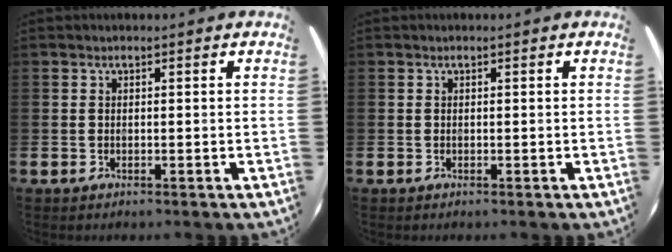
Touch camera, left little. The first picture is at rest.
{"total": 0.0}